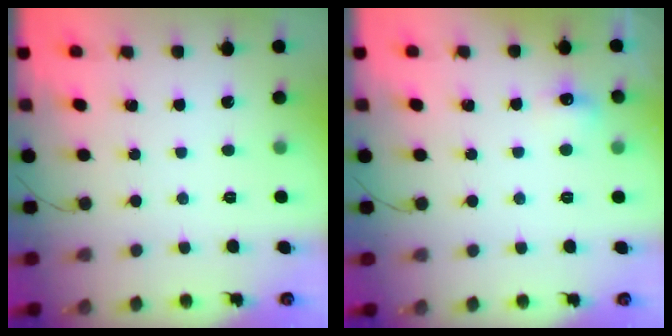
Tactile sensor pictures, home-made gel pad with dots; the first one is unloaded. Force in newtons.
{"total": 6.3, "press": 6.0, "slide": 1.9}